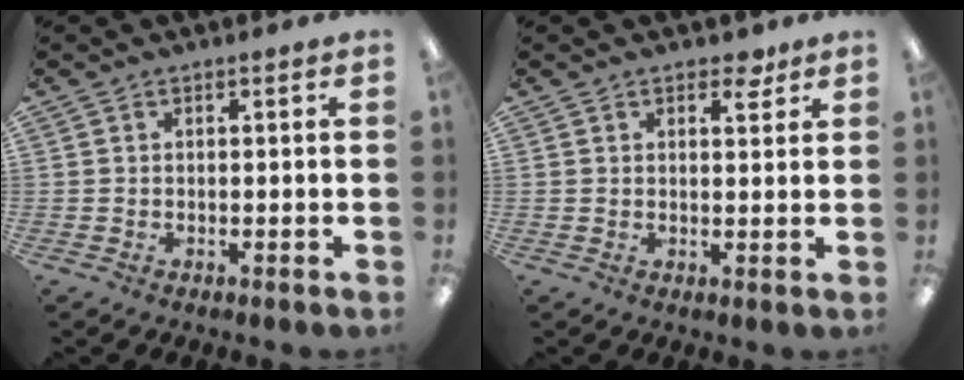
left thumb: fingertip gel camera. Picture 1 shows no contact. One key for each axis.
{"total": 3.8, "fx": 2.7, "fy": 2.0, "fz": 1.9, "tx": -0.009, "ty": -0.009, "tz": 0.042}